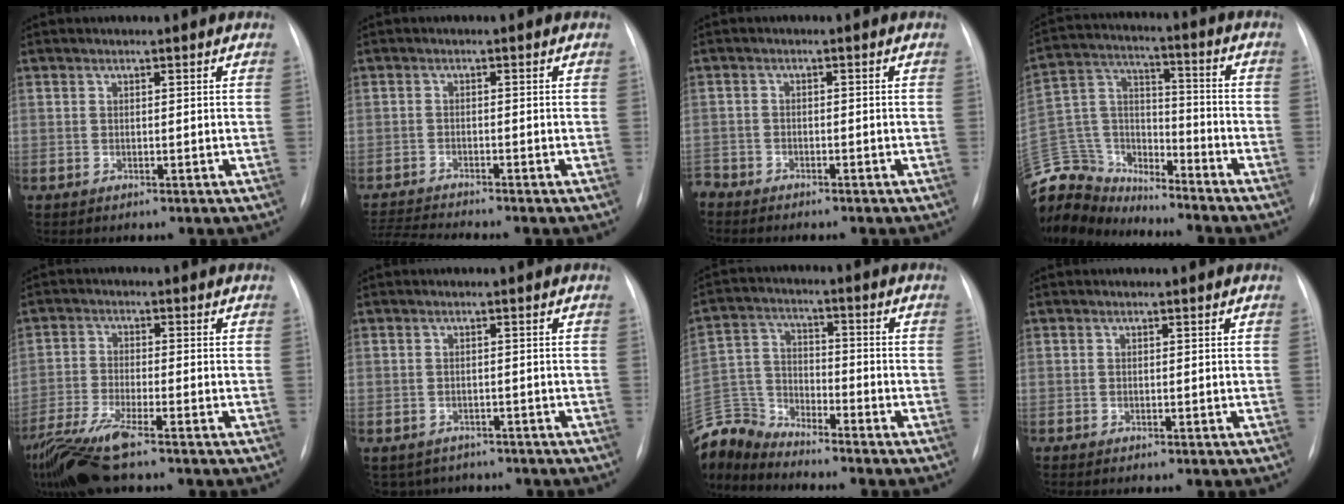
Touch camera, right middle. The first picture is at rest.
{"total": 5.3, "force": [-4.9, -1.8, 1.0], "torque": [-0.026, -0.017, -0.086]}
{"total": 4.4, "force": [-4.1, 1.4, 0.9], "torque": [-0.012, -0.008, -0.070]}
{"total": 17.9, "force": [-16.9, 4.9, 3.3], "torque": [-0.085, 0.045, -0.297]}
{"total": 10.4, "force": [-8.0, 0.9, 6.7], "torque": [-0.140, -0.026, -0.147]}
{"total": 5.7, "force": [-4.9, 2.9, 0.4], "torque": [-0.003, 0.006, -0.058]}
{"total": 10.3, "force": [-10.2, 0.7, 0.6], "torque": [-0.027, 0.019, -0.205]}
{"total": 0.9, "force": [-0.8, 0.2, 0.4], "torque": [-0.010, -0.003, -0.011]}